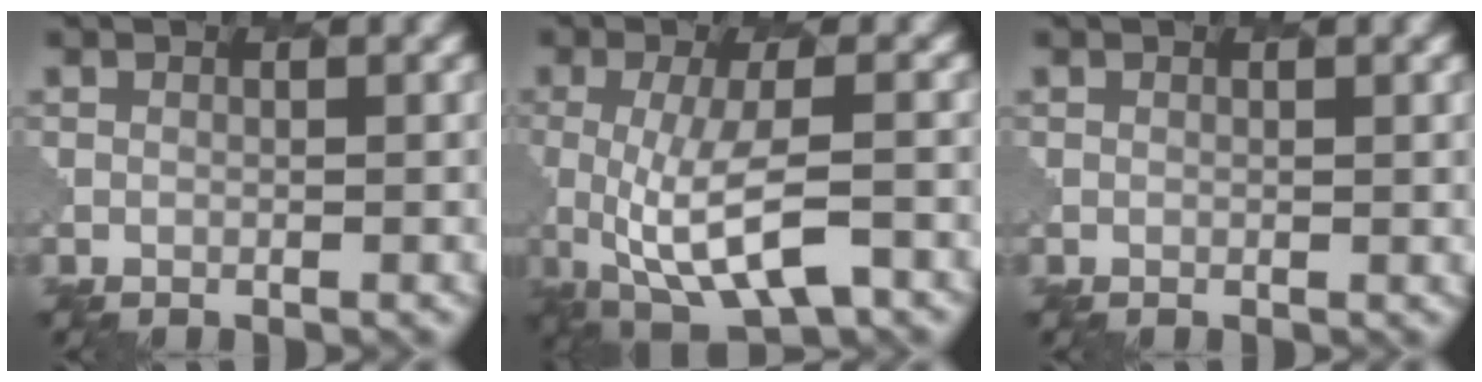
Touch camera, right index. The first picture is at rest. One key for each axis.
{"total": 6.8, "fx": -1.3, "fy": 2.3, "fz": 6.3, "tx": -0.113, "ty": -0.014, "tz": -0.023}
{"total": 0.0}